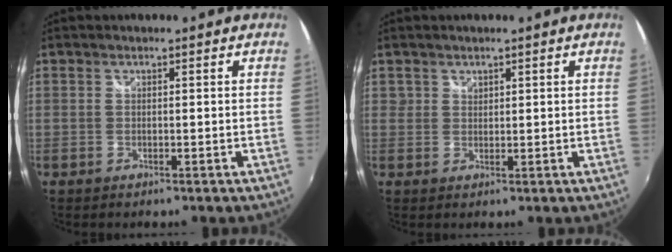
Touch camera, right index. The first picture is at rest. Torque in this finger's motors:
{"motor_torque": [-0.12, 0.03, -0.03, 0.01]}